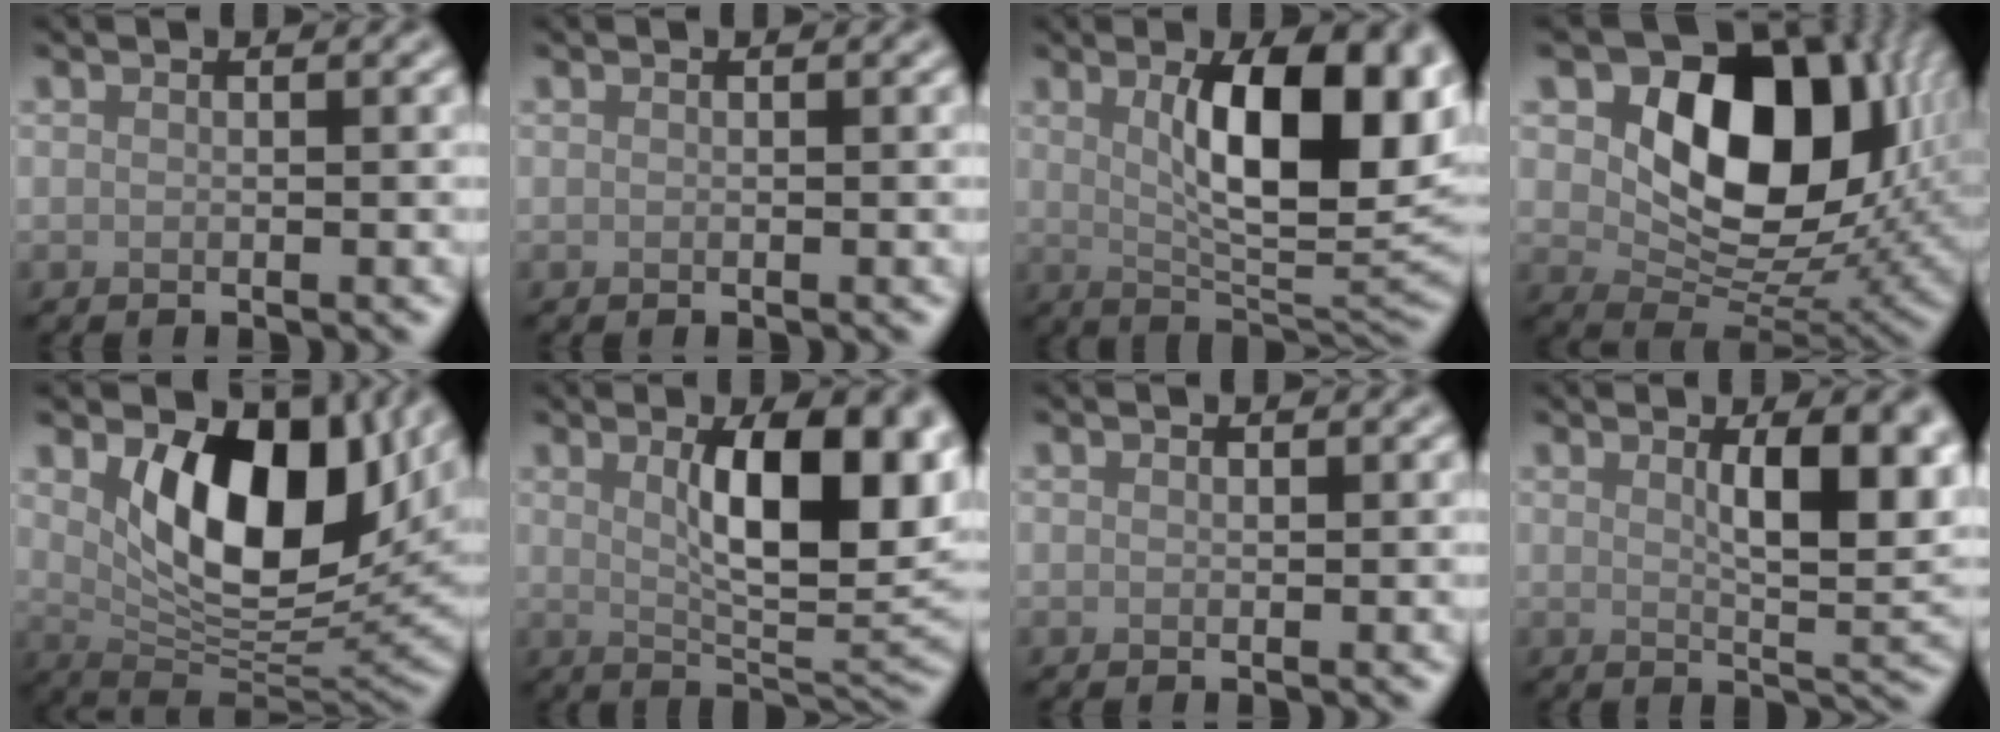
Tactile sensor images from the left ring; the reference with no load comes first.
{"total": 0.0}
{"total": 11.5, "force": [2.5, 4.2, 10.4], "torque": [-0.147, 0.001, 0.043]}
{"total": 13.5, "force": [3.4, 9.1, 9.4], "torque": [-0.128, -0.011, 0.060]}
{"total": 10.8, "force": [3.2, 6.0, 8.4], "torque": [-0.121, -0.025, 0.060]}
{"total": 10.3, "force": [2.4, 3.6, 9.3], "torque": [-0.131, 0.000, 0.041]}
{"total": 0.0}
{"total": 7.1, "force": [2.2, 2.2, 6.4], "torque": [-0.085, -0.004, 0.040]}